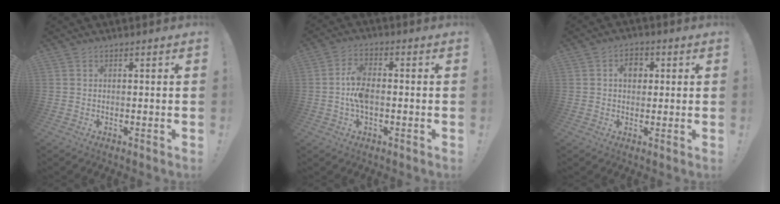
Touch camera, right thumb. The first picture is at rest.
{"total": 7.8, "force": [-1.1, 4.0, 6.5], "torque": [-0.123, 0.005, -0.017]}
{"total": 5.4, "force": [1.3, 4.0, 3.4], "torque": [-0.042, 0.003, 0.017]}